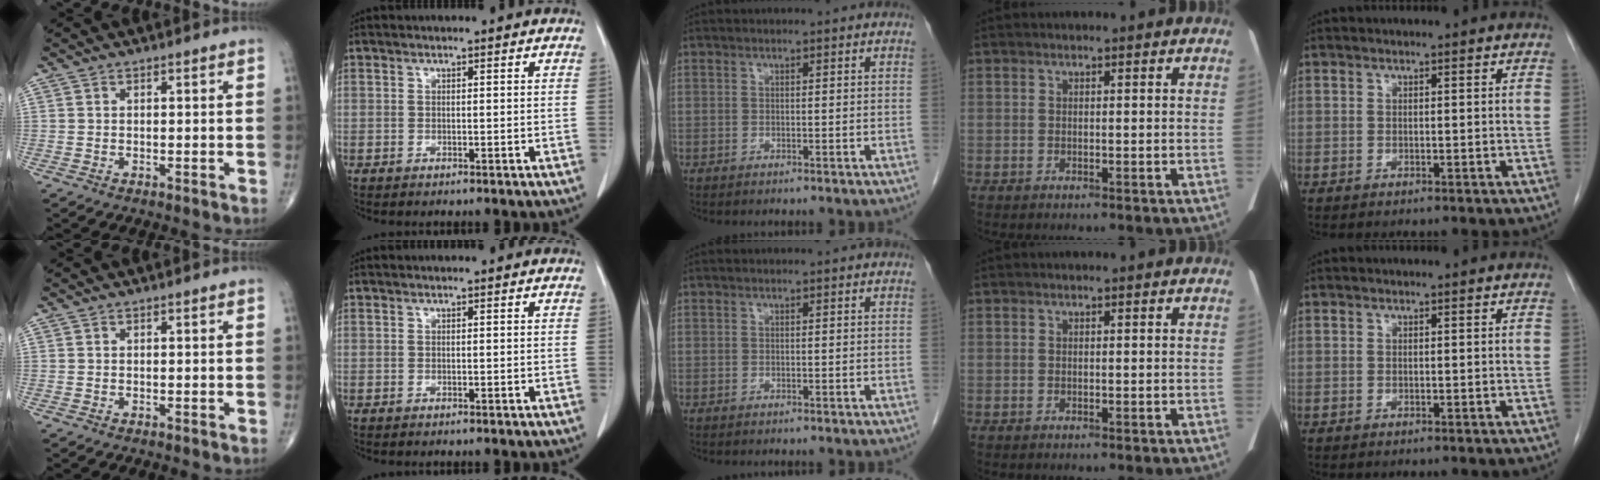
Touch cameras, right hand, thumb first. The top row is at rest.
{}